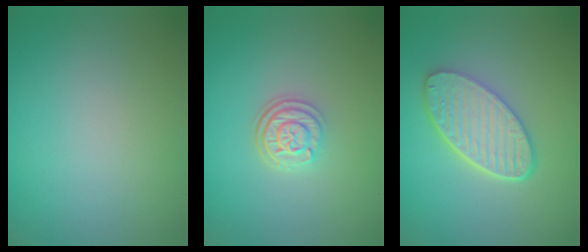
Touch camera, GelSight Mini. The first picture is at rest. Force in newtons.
{"total": 3.0, "press": 2.4, "slide": 1.7}
{"total": 5.6, "press": 4.4, "slide": 3.4}